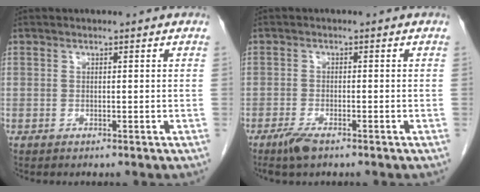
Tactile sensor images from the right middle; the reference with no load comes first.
{"total": 3.0, "force": [-2.2, 0.7, 2.0], "torque": [-0.047, -0.005, -0.040]}